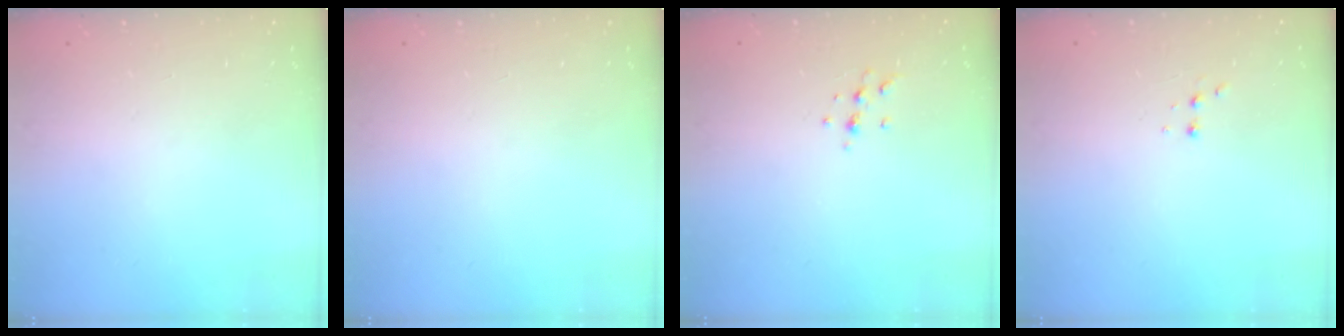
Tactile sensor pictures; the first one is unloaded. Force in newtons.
{"total": 0.0}
{"total": 5.3, "press": 5.1, "slide": 1.5}
{"total": 2.5, "press": 2.4, "slide": 0.8}